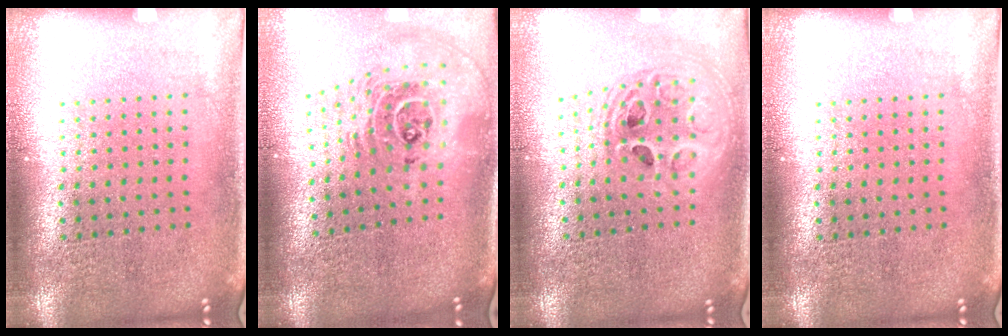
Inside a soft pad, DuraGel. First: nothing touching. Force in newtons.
{"total": 2.5, "press": 1.8, "slide": 1.7}
{"total": 1.9, "press": 1.5, "slide": 1.1}
{"total": 0.0}